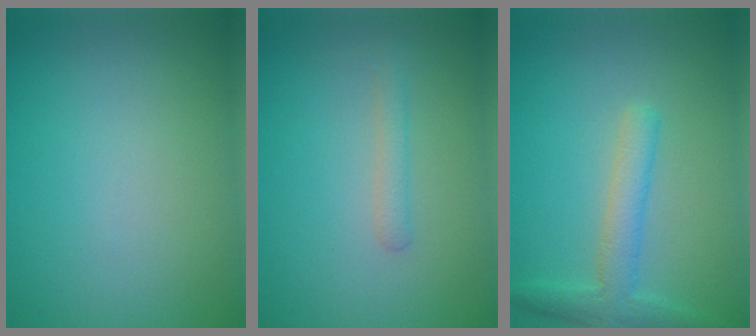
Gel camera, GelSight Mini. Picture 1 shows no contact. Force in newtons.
{"total": 1.4, "press": 1.4, "slide": 0.0}
{"total": 3.3, "press": 3.3, "slide": 0.2}